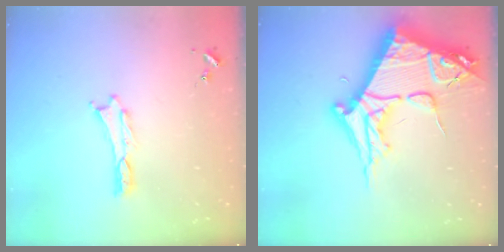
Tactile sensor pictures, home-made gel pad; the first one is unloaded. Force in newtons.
{"total": 14.3, "press": 14.2, "slide": 1.4}